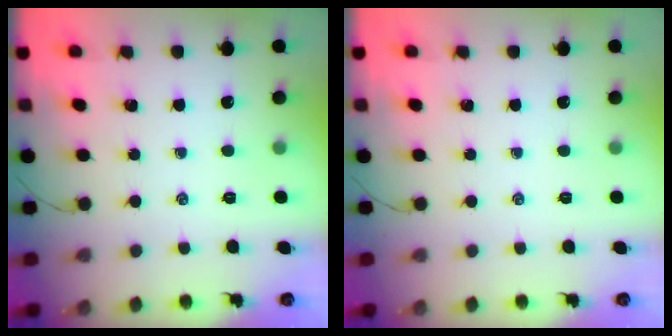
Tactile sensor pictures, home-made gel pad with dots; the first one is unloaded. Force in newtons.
{"total": 0.0}